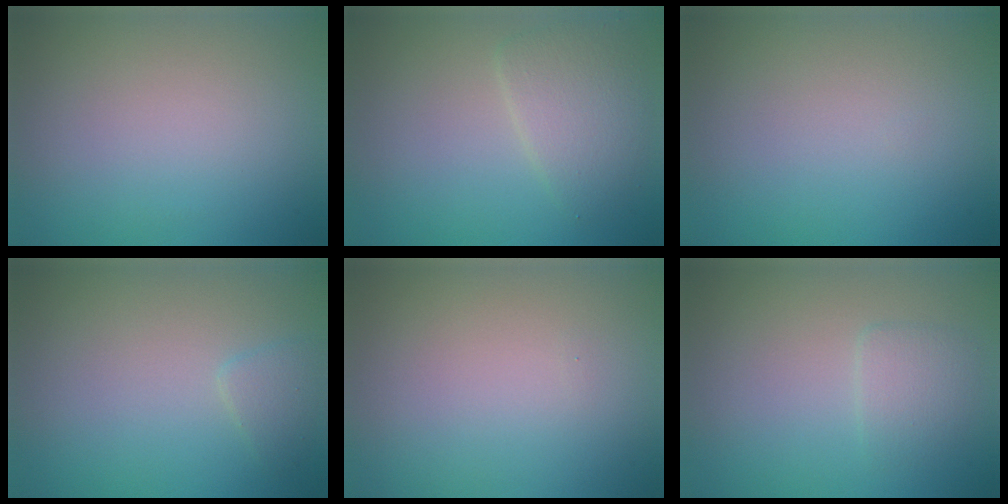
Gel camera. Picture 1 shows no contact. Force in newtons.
{"total": 3.2, "press": 3.2, "slide": 0.1}
{"total": 0.0}
{"total": 1.2, "press": 1.2, "slide": 0.1}
{"total": 0.0}
{"total": 1.6, "press": 1.6, "slide": 0.3}